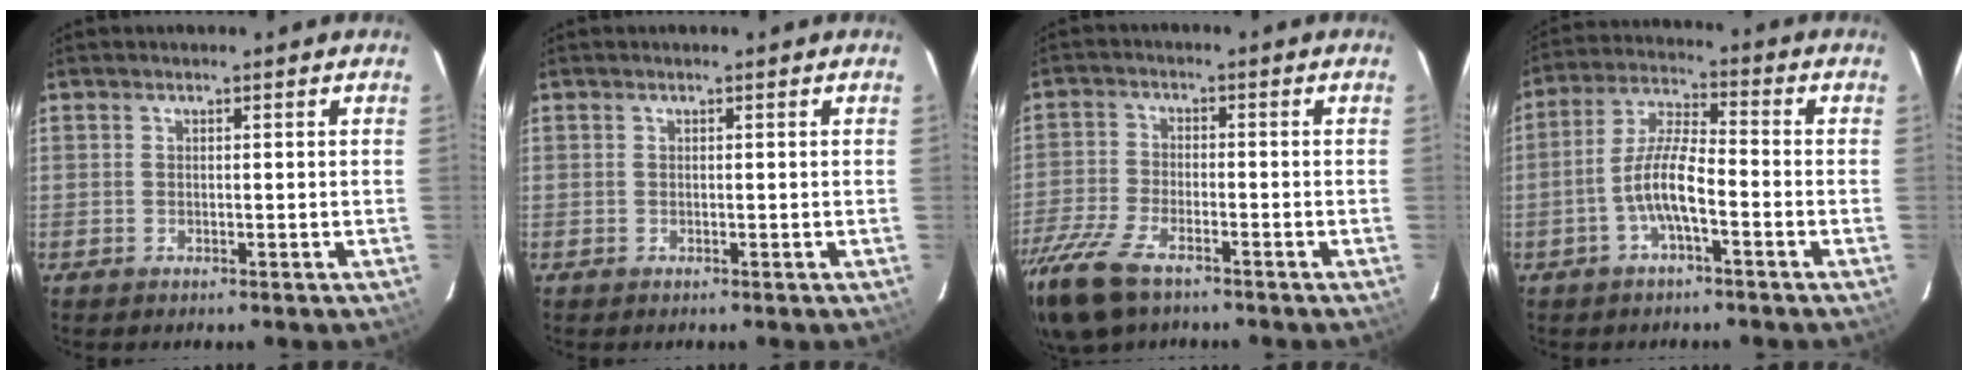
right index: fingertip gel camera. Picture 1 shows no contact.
{"total": 0.0}
{"total": 14.2, "force": [-10.0, 5.9, 8.2], "torque": [-0.204, -0.040, -0.197]}
{"total": 7.6, "force": [-3.2, 1.7, 6.7], "torque": [-0.144, 0.009, -0.059]}